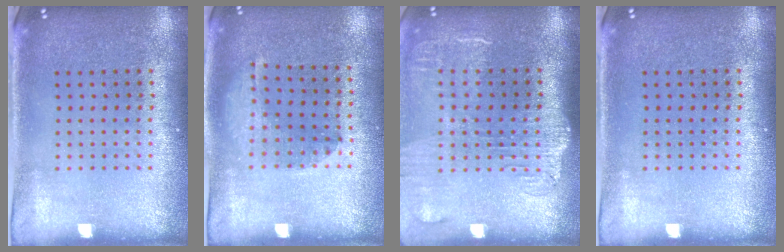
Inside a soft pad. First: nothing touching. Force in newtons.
{"total": 1.0, "press": 1.0, "slide": 0.2}
{"total": 1.9, "press": 1.5, "slide": 1.2}
{"total": 0.0}